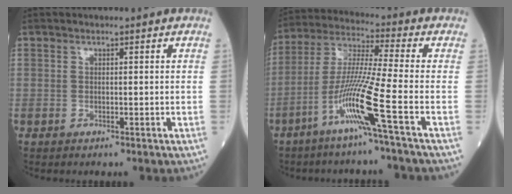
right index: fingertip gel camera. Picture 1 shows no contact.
{"total": 11.2, "force": [-5.2, -2.2, 9.7], "torque": [-0.197, -0.014, -0.107]}